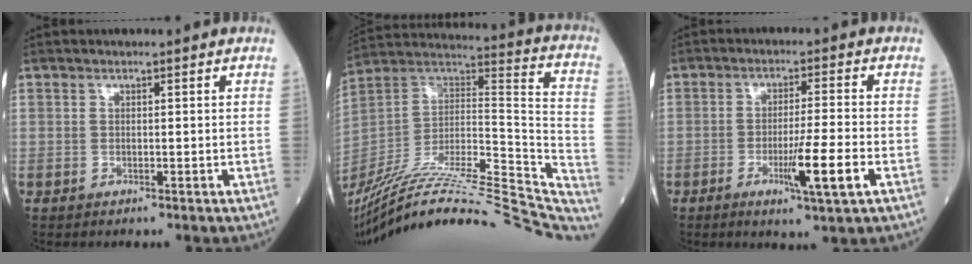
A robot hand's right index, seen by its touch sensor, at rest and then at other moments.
{"total": 41.1, "force": [-35.1, 5.1, 20.8], "torque": [-0.282, -0.056, -0.507]}
{"total": 7.5, "force": [-2.7, -0.5, 7.0], "torque": [-0.115, -0.015, -0.047]}